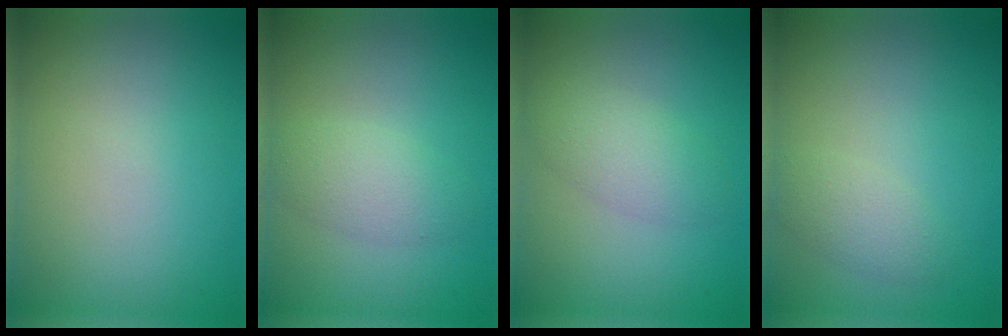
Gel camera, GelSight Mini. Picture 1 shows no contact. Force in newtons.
{"total": 2.5, "press": 2.5, "slide": 0.1}
{"total": 2.7, "press": 2.7, "slide": 0.1}
{"total": 2.0, "press": 2.0, "slide": 0.0}